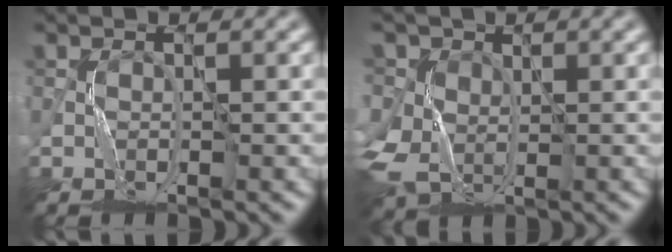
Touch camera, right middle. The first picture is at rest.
{"total": 5.0, "force": [0.1, 4.4, 2.3], "torque": [-0.074, -0.013, 0.005]}